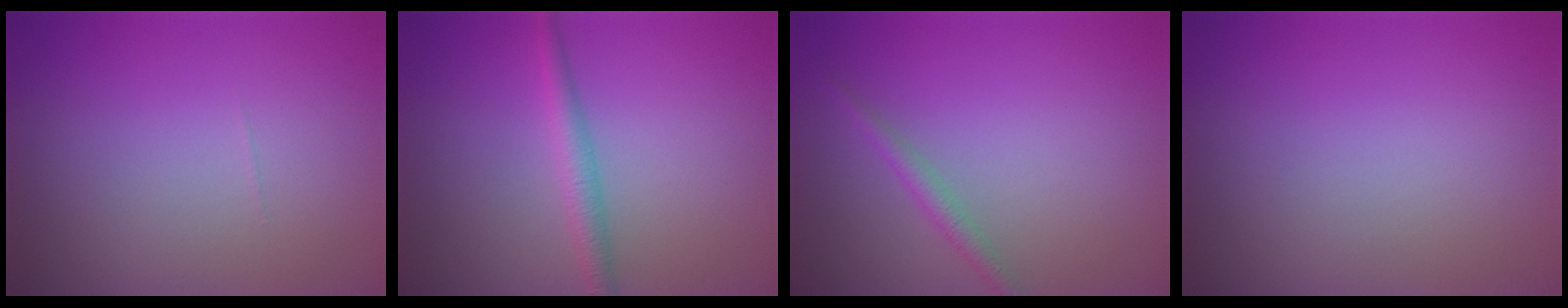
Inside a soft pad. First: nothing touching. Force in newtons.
{"total": 2.2, "press": 2.2, "slide": 0.1}
{"total": 1.6, "press": 1.6, "slide": 0.0}
{"total": 0.0}